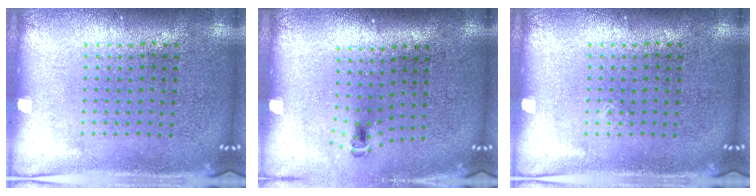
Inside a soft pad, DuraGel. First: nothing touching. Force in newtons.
{"total": 0.6, "press": 0.3, "slide": 0.5}
{"total": 0.0}